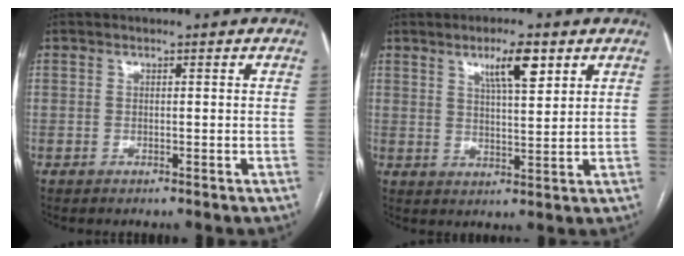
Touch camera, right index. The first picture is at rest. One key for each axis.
{"total": 6.5, "fx": 3.6, "fy": 1.2, "fz": 5.2, "tx": -0.090, "ty": 0.002, "tz": 0.061}